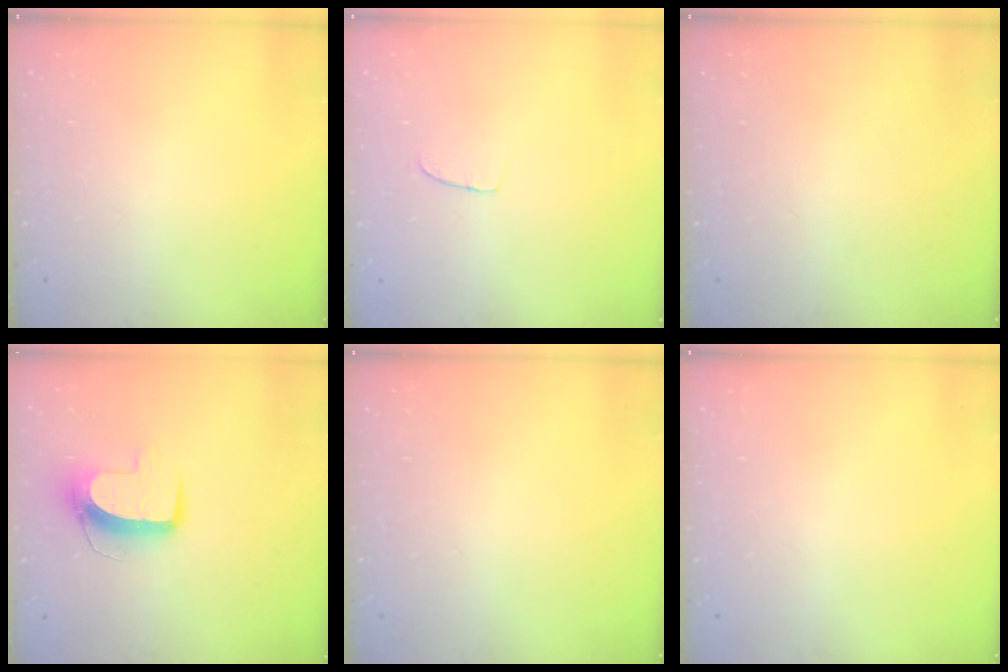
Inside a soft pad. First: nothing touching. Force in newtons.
{"total": 2.5, "press": 2.5, "slide": 0.1}
{"total": 0.0}
{"total": 10.3, "press": 10.3, "slide": 0.8}
{"total": 0.0}
{"total": 0.0}